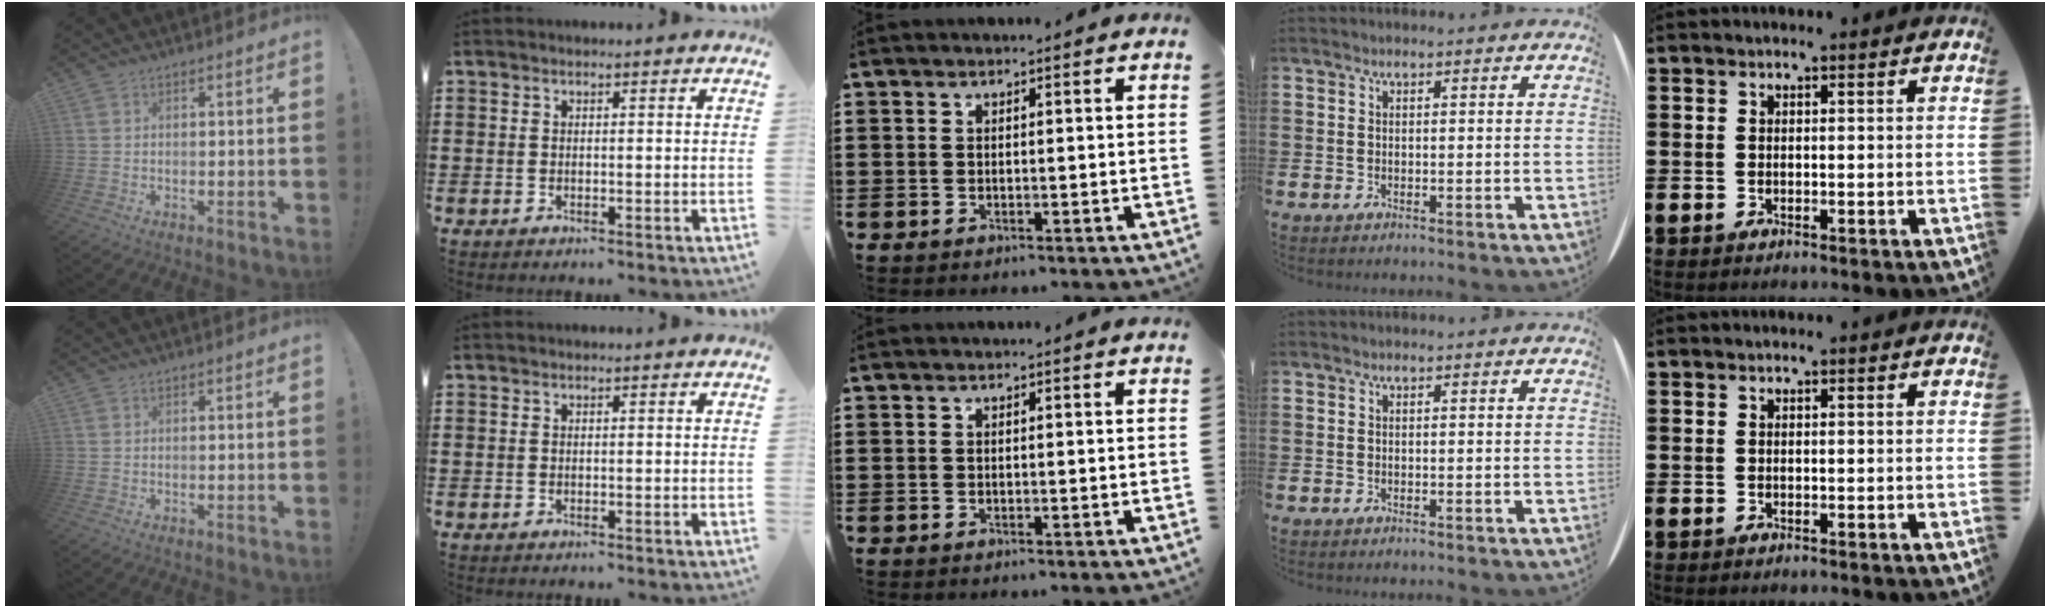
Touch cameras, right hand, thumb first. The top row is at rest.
{}